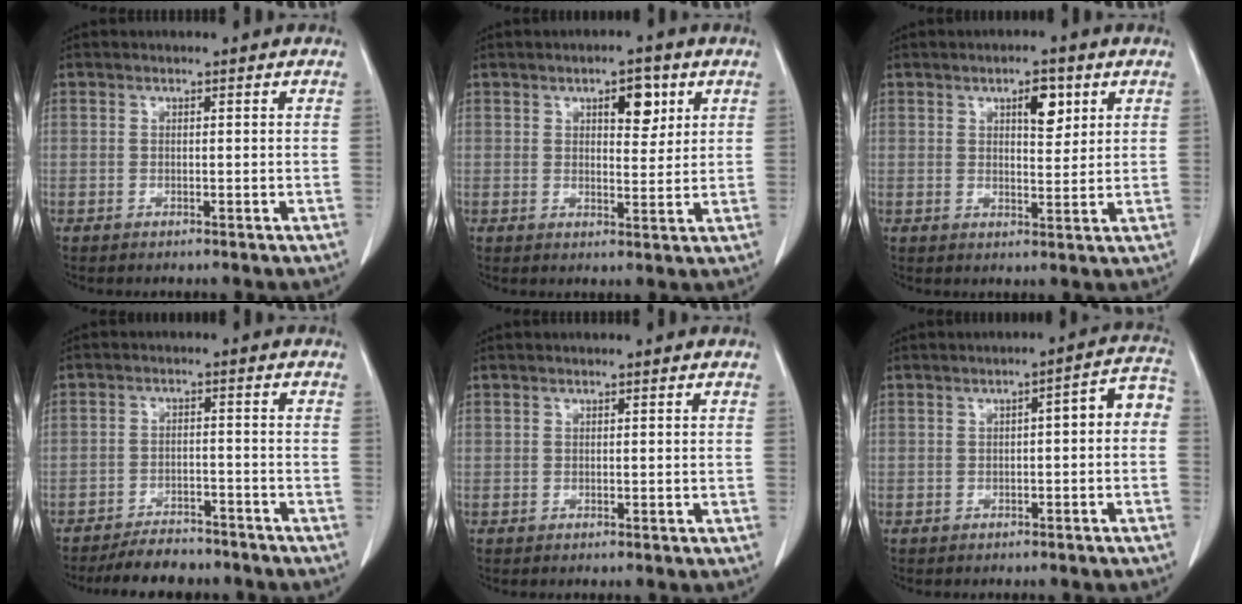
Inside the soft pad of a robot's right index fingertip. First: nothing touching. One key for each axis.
{"total": 4.9, "fx": 2.3, "fy": 2.1, "fz": 3.8, "tx": -0.053, "ty": 0.000, "tz": 0.034}
{"total": 4.6, "fx": 2.2, "fy": 1.7, "fz": 3.6, "tx": -0.056, "ty": -0.001, "tz": 0.035}
{"total": 7.0, "fx": -6.4, "fy": 2.5, "fz": 1.7, "tx": -0.023, "ty": -0.004, "tz": -0.096}
{"total": 0.0}
{"total": 5.1, "fx": -0.4, "fy": 1.3, "fz": 4.9, "tx": -0.057, "ty": 0.031, "tz": -0.010}